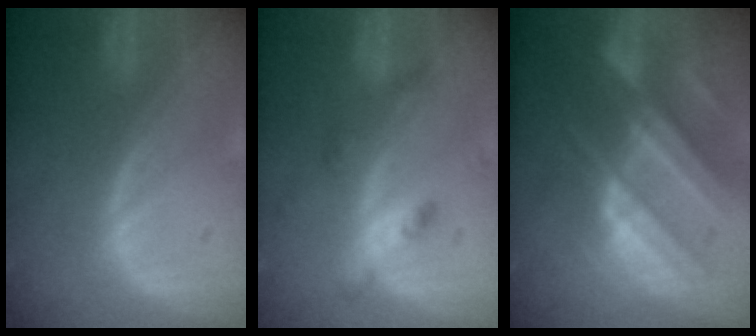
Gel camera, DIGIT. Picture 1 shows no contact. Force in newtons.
{"total": 4.2, "press": 3.9, "slide": 1.6}
{"total": 10.5, "press": 9.3, "slide": 4.9}